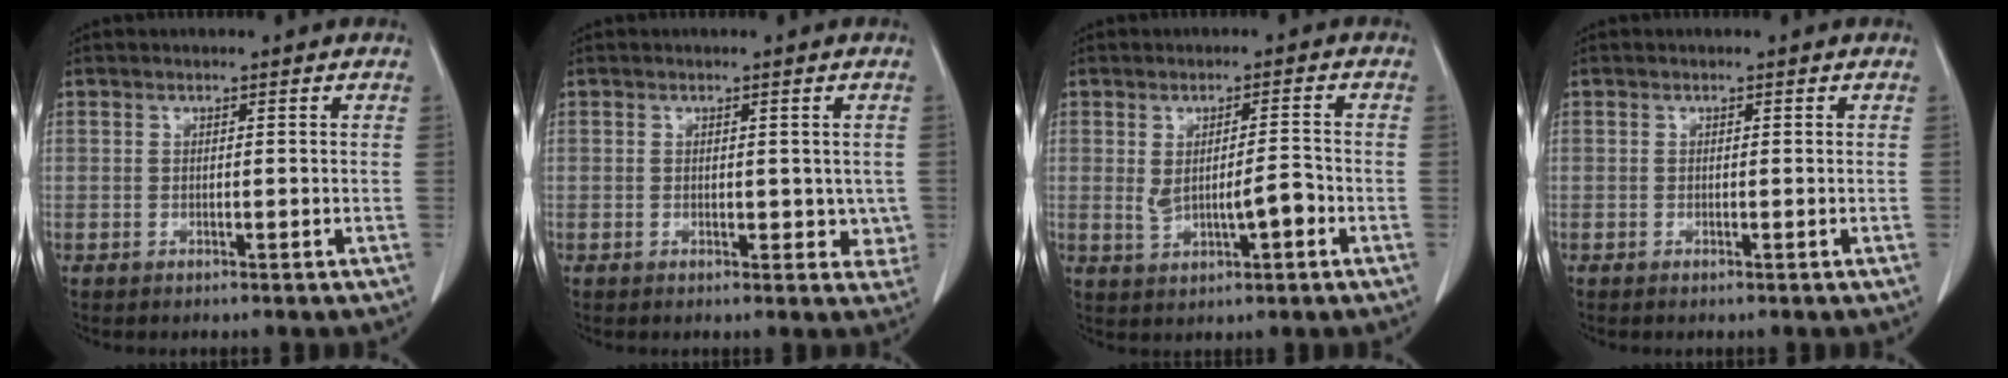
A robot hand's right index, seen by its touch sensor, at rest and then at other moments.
{"total": 3.2, "force": [0.1, 2.2, 2.4], "torque": [-0.010, -0.003, 0.002]}
{"total": 4.8, "force": [-0.6, 1.3, 4.6], "torque": [-0.079, 0.005, 0.000]}
{"total": 0.0}